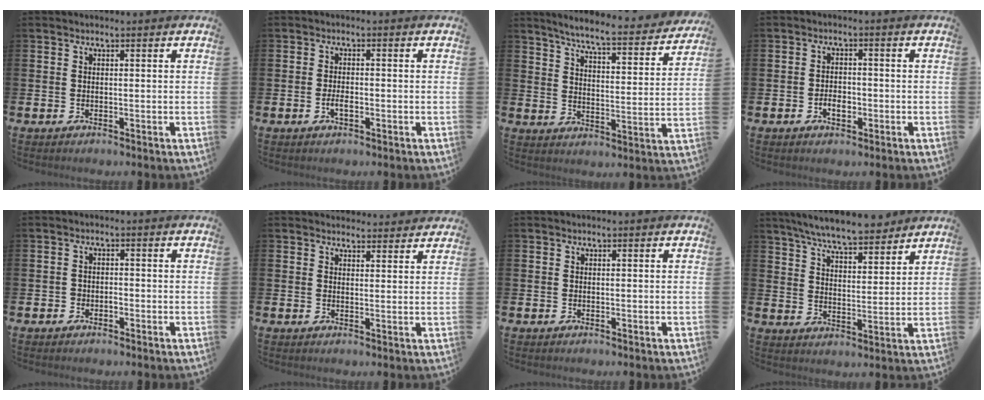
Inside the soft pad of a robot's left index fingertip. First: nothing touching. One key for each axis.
{"total": 1.8, "fx": -0.6, "fy": 0.8, "fz": 1.5, "tx": -0.026, "ty": -0.001, "tz": -0.011}
{"total": 6.4, "fx": 5.8, "fy": 0.2, "fz": 2.7, "tx": -0.069, "ty": -0.047, "tz": 0.091}
{"total": 2.5, "fx": -0.9, "fy": 1.6, "fz": 1.8, "tx": -0.023, "ty": -0.002, "tz": -0.019}
{"total": 0.7, "fx": -0.4, "fy": 0.6, "fz": 0.1, "tx": -0.008, "ty": 0.006, "tz": -0.009}
{"total": 2.8, "fx": 2.7, "fy": 0.6, "fz": -0.2, "tx": 0.010, "ty": -0.017, "tz": 0.047}
{"total": 0.0}
{"total": 7.6, "fx": 7.2, "fy": 0.9, "fz": 2.4, "tx": -0.067, "ty": -0.039, "tz": 0.128}